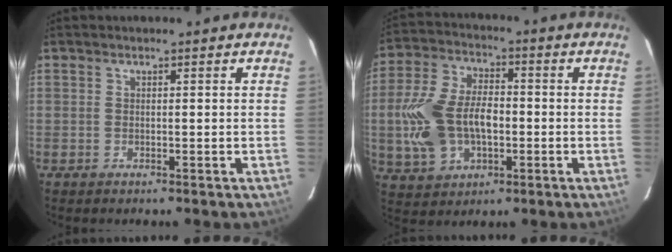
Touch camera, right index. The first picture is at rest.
{"total": 15.4, "force": [-2.0, 9.7, 11.8], "torque": [-0.260, 0.011, -0.027]}